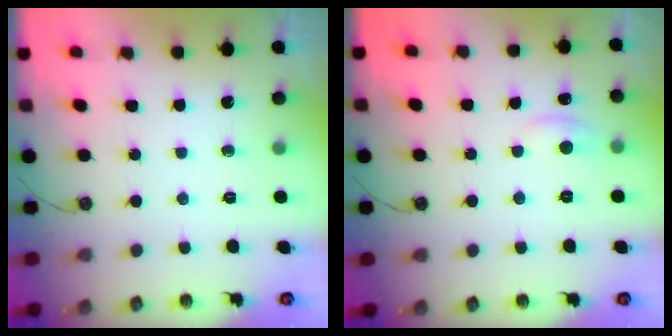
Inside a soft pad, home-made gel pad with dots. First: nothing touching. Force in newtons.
{"total": 0.8, "press": 0.4, "slide": 0.7}